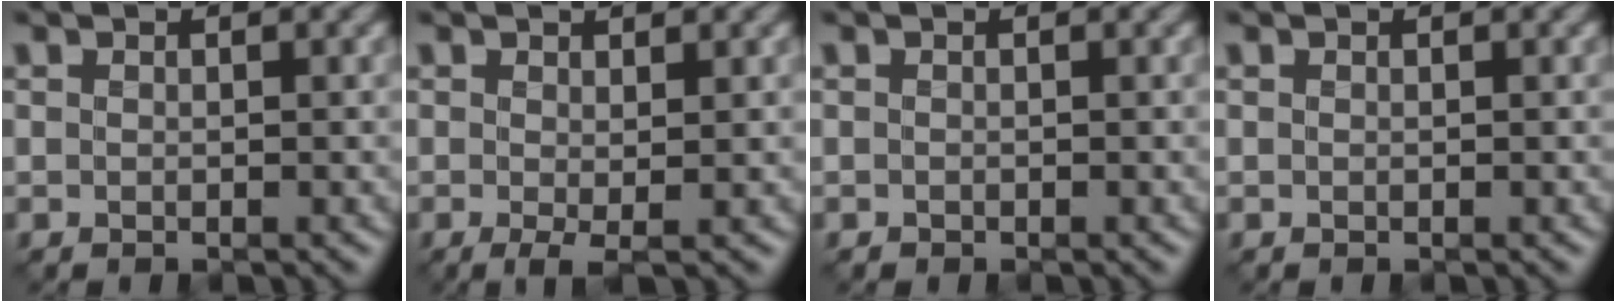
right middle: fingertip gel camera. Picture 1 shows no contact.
{"total": 1.6, "force": [0.0, 0.2, 1.6], "torque": [-0.029, -0.008, -0.002]}
{"total": 0.0}
{"total": 0.0}